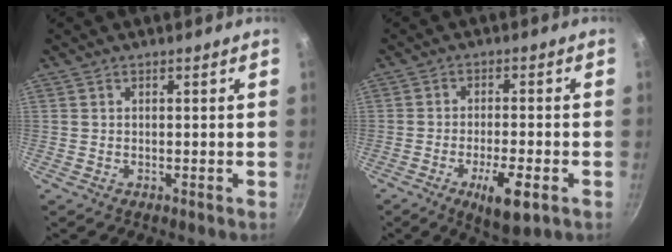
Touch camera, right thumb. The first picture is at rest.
{"total": 8.8, "force": [-3.7, 2.6, 7.5], "torque": [-0.120, 0.008, -0.053]}